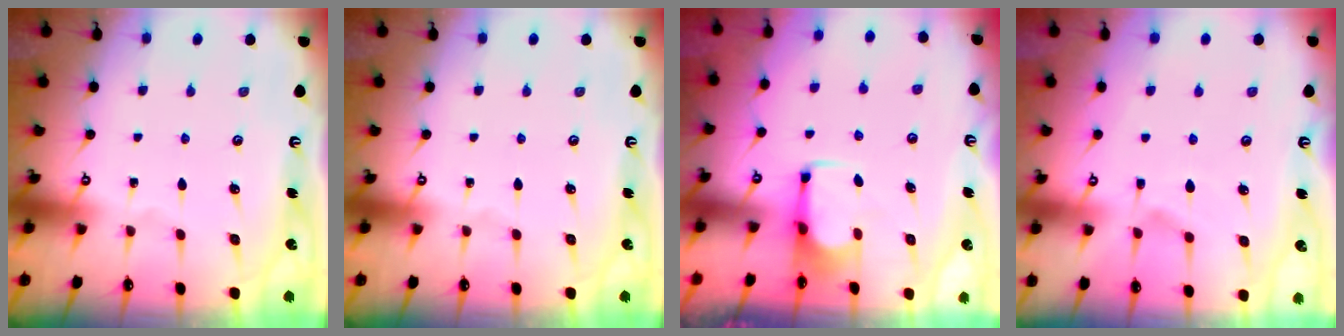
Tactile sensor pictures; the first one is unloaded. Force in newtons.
{"total": 0.0}
{"total": 2.6, "press": 2.5, "slide": 1.0}
{"total": 2.1, "press": 1.8, "slide": 1.2}